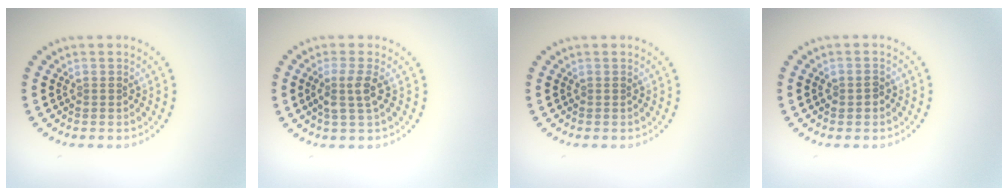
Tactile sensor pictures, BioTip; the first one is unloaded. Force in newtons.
{"total": 2.2, "press": 1.9, "slide": 1.1}
{"total": 0.0}
{"total": 1.2, "press": 1.2, "slide": 0.1}